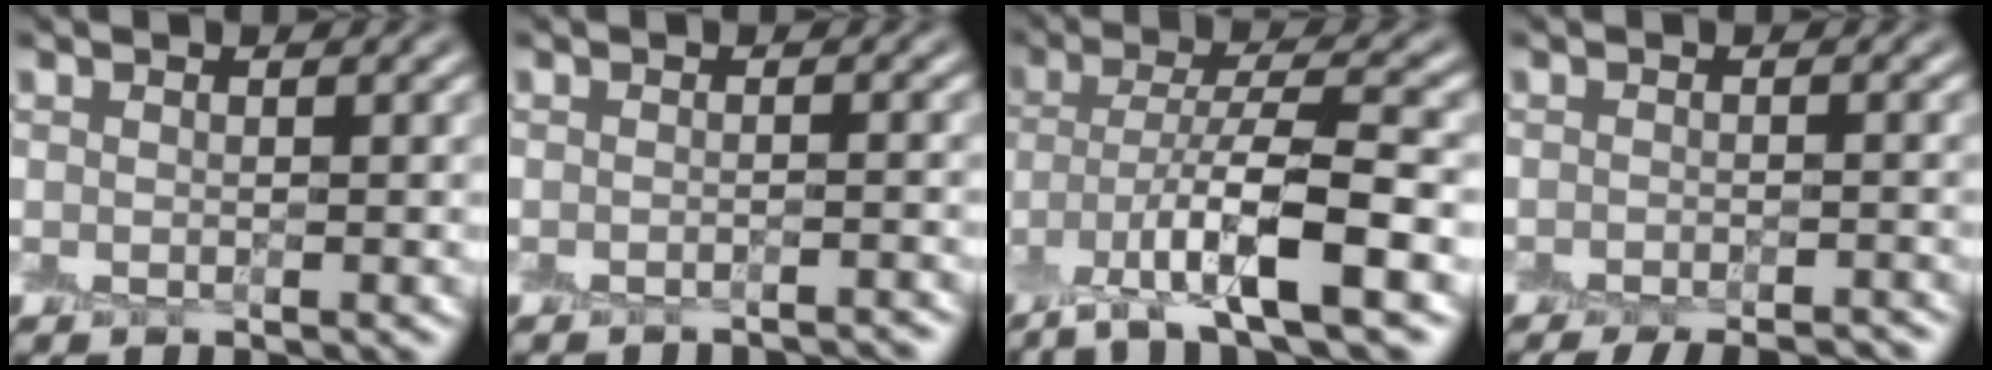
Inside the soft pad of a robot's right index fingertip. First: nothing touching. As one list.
[{"total": 2.2, "force": [-2.2, -0.1, 0.2], "torque": [0.008, -0.001, -0.028]}, {"total": 8.5, "force": [-4.6, 1.5, 7.0], "torque": [-0.123, 0.002, -0.087]}, {"total": 4.9, "force": [-4.2, 1.1, 2.1], "torque": [-0.025, -0.003, -0.045]}]